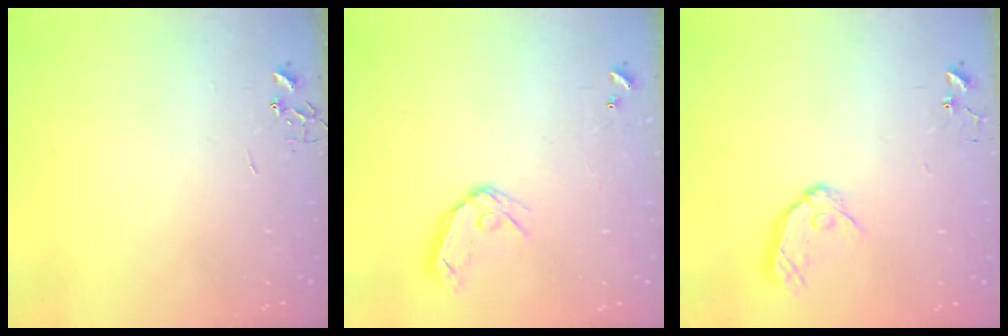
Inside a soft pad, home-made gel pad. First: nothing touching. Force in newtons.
{"total": 10.4, "press": 10.2, "slide": 1.6}
{"total": 11.0, "press": 10.9, "slide": 1.1}